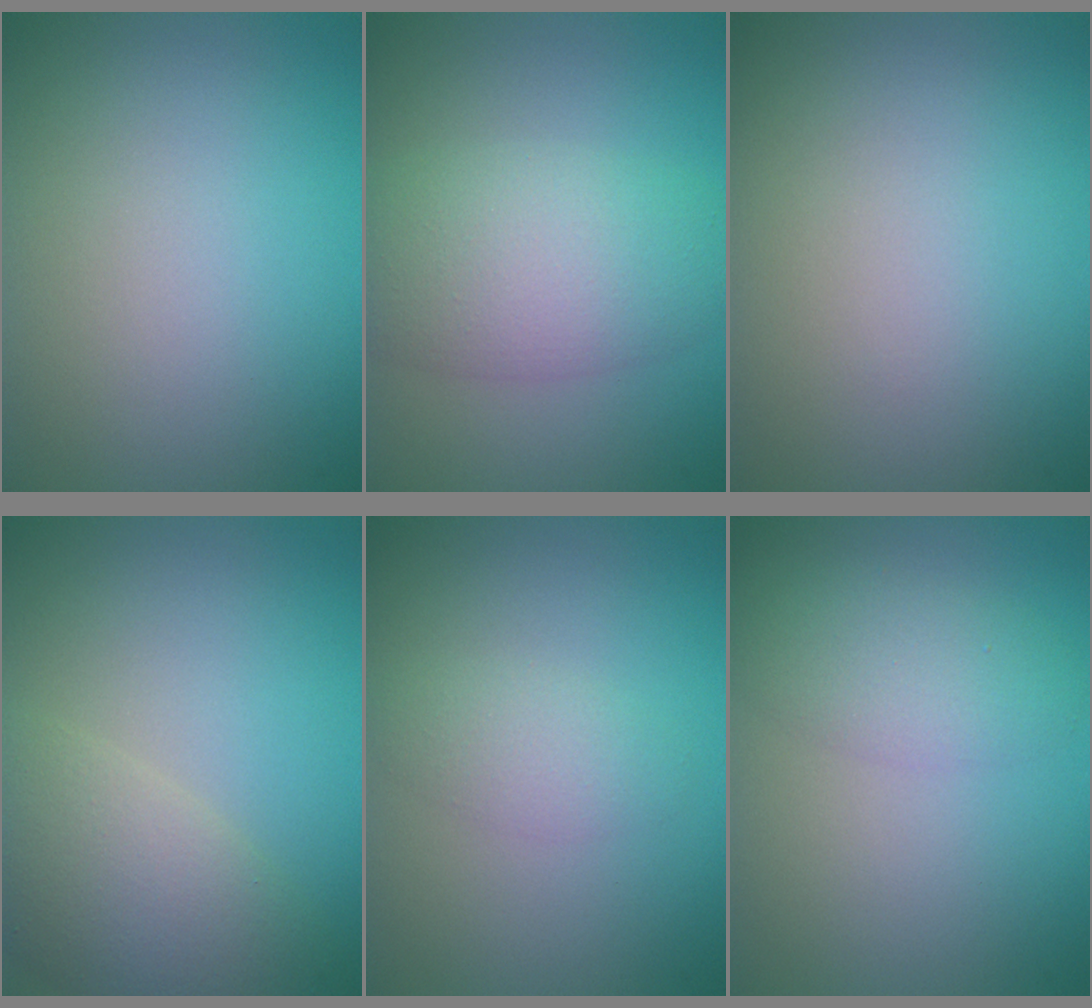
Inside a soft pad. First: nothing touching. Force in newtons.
{"total": 6.2, "press": 6.2, "slide": 0.4}
{"total": 0.0}
{"total": 6.1, "press": 6.1, "slide": 0.6}
{"total": 1.8, "press": 1.8, "slide": 0.1}
{"total": 2.8, "press": 2.8, "slide": 0.0}